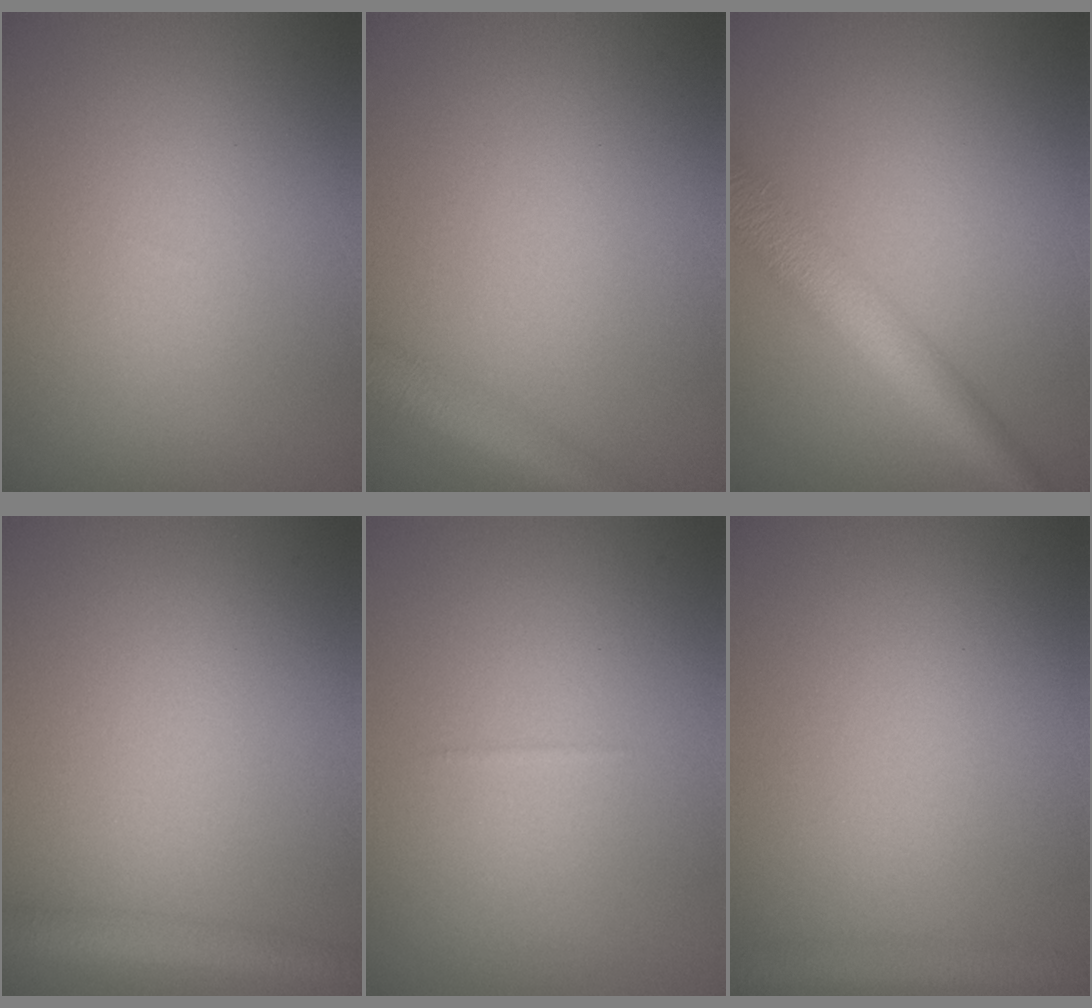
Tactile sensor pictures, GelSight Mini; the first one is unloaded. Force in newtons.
{"total": 3.5, "press": 3.5, "slide": 0.1}
{"total": 5.0, "press": 5.0, "slide": 0.1}
{"total": 2.9, "press": 2.9, "slide": 0.1}
{"total": 0.0}
{"total": 2.1, "press": 2.1, "slide": 0.1}